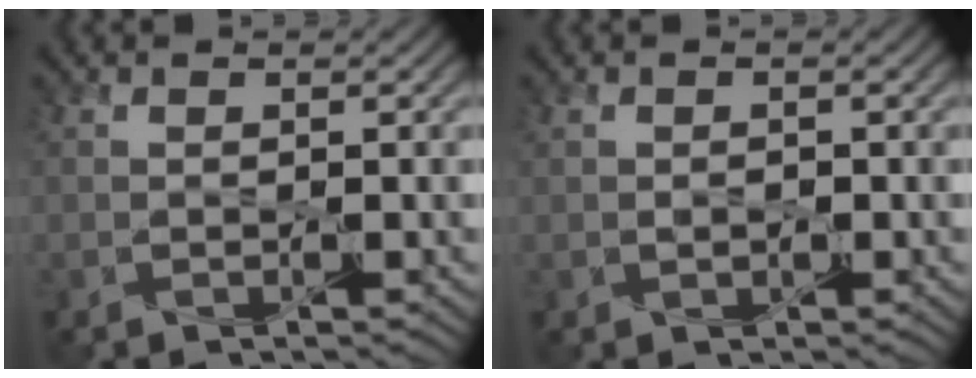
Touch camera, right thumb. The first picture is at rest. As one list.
[{"total": 0.9, "force": [-0.3, 0.7, 0.5], "torque": [-0.019, -0.004, -0.004]}]